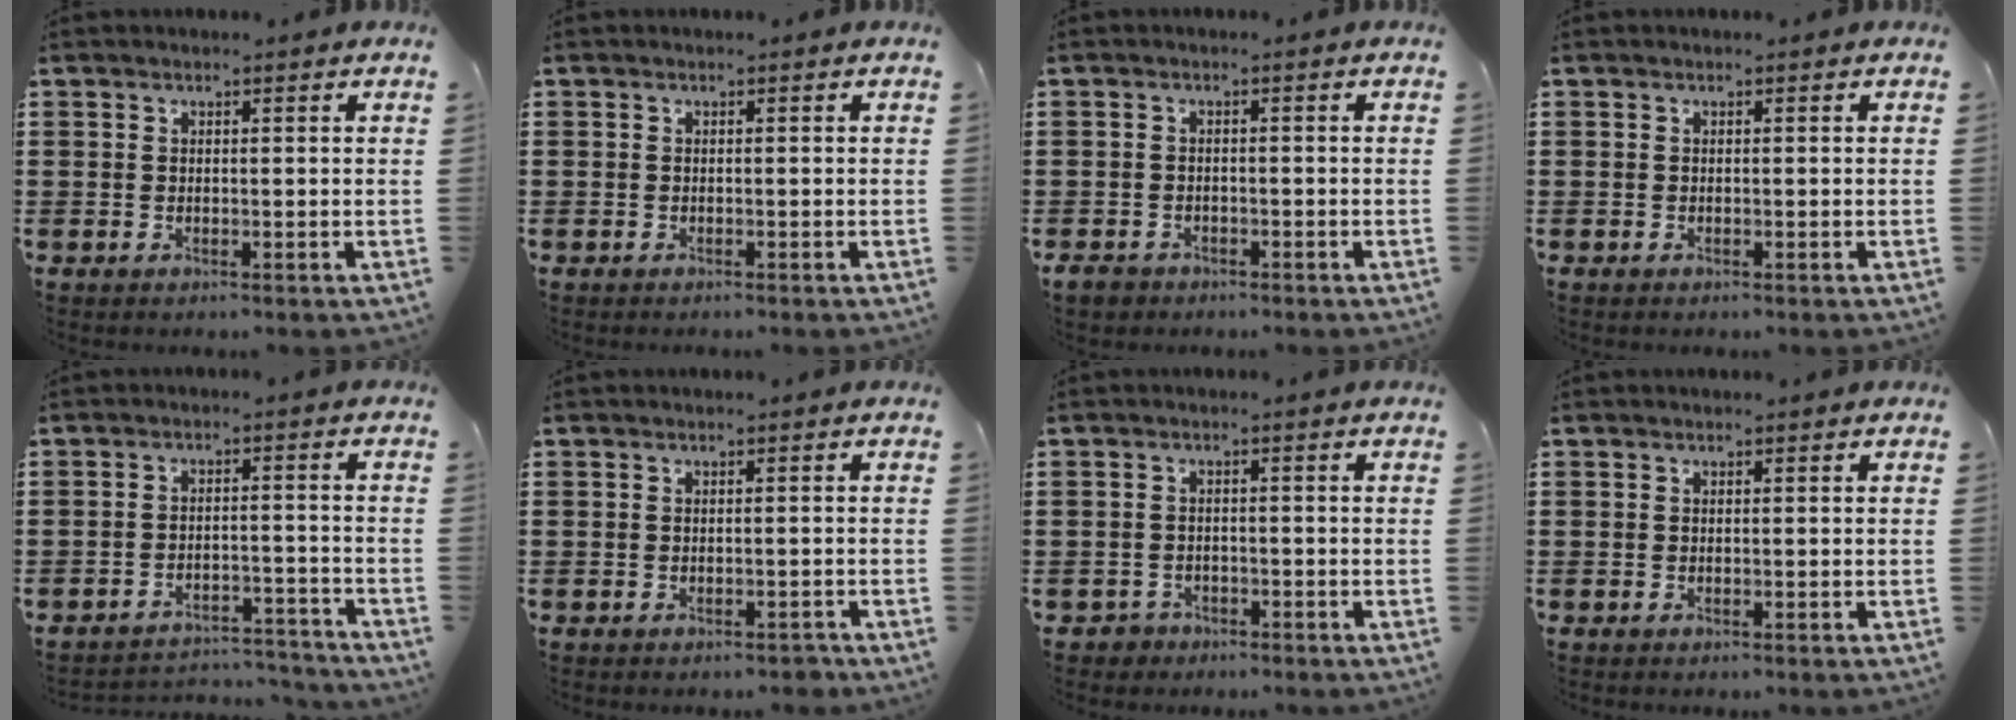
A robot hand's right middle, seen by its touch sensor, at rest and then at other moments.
{"total": 0.5, "force": [-0.4, 0.2, -0.1], "torque": [0.001, 0.002, -0.010]}
{"total": 1.8, "force": [-1.5, 0.9, 0.4], "torque": [-0.019, 0.000, -0.034]}
{"total": 0.0}
{"total": 3.8, "force": [-3.8, 0.4, 0.4], "torque": [-0.012, 0.002, -0.080]}
{"total": 1.1, "force": [-1.0, 0.4, 0.2], "torque": [-0.008, -0.001, -0.020]}
{"total": 1.5, "force": [-1.3, 0.8, -0.1], "torque": [-0.005, 0.000, -0.030]}
{"total": 0.0}